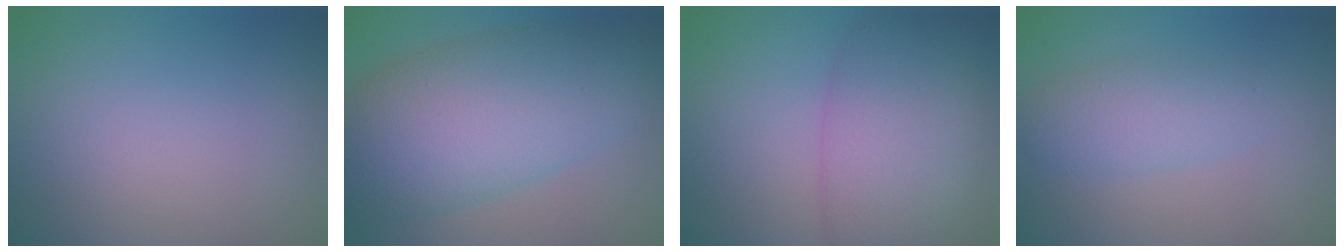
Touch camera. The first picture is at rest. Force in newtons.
{"total": 9.9, "press": 9.9, "slide": 0.1}
{"total": 7.9, "press": 7.9, "slide": 0.2}
{"total": 2.8, "press": 2.8, "slide": 0.2}